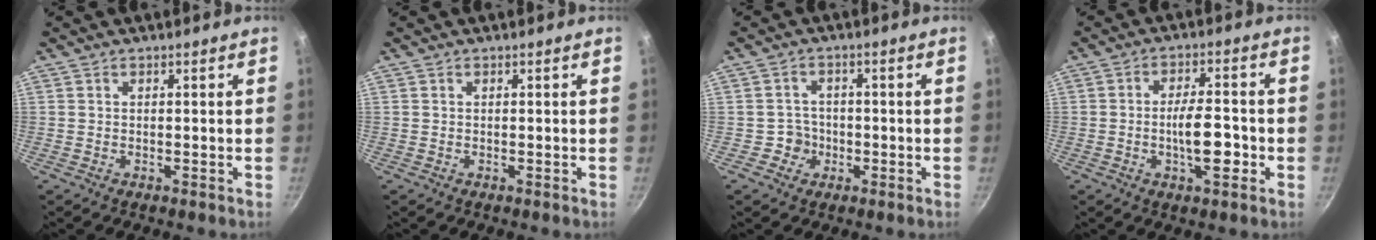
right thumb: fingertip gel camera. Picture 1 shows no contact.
{"total": 0.0}
{"total": 3.4, "force": [-1.1, 3.2, 0.4], "torque": [0.019, 0.015, -0.019]}
{"total": 8.4, "force": [-2.1, 3.1, 7.6], "torque": [-0.106, 0.019, -0.035]}